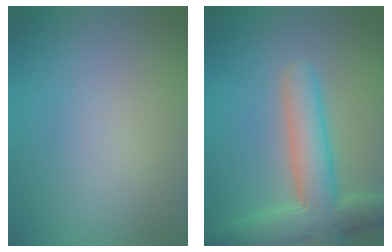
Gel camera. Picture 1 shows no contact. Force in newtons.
{"total": 7.1, "press": 7.1, "slide": 0.5}